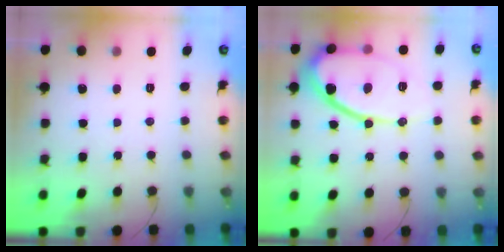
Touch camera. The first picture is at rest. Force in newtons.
{"total": 14.8, "press": 14.7, "slide": 1.5}